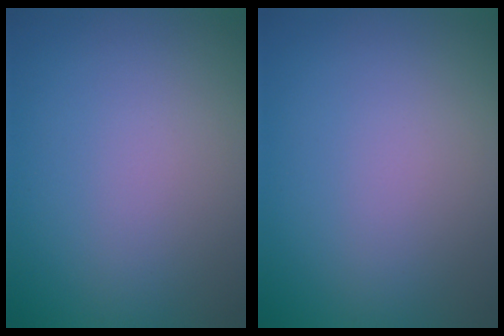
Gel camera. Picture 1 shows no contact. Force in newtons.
{"total": 0.0}